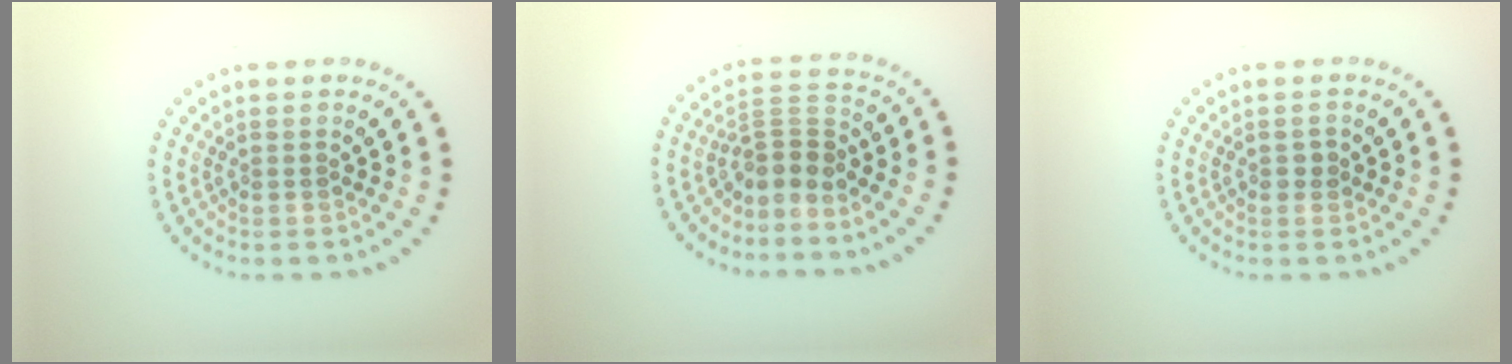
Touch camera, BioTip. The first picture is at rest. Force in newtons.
{"total": 2.8, "press": 2.0, "slide": 1.9}
{"total": 1.0, "press": 1.0, "slide": 0.1}